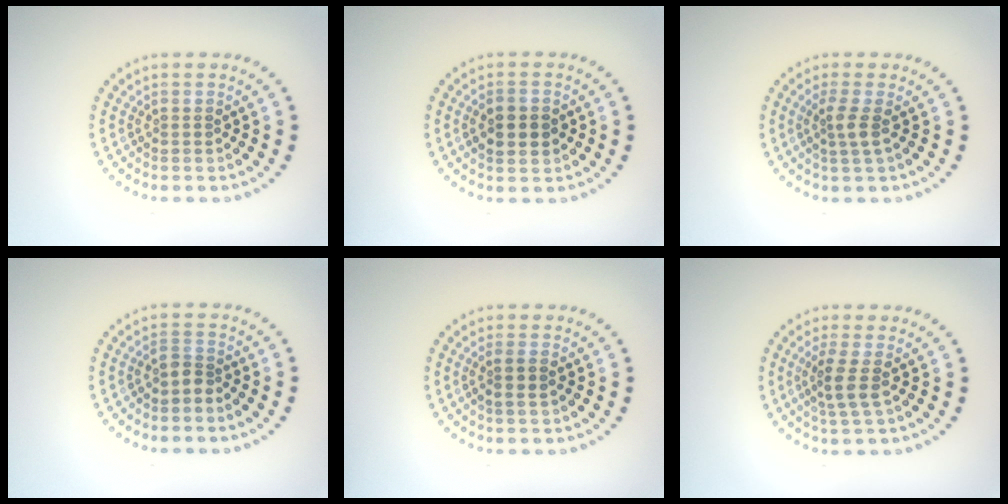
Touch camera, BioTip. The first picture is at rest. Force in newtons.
{"total": 3.2, "press": 3.2, "slide": 0.1}
{"total": 1.9, "press": 1.4, "slide": 1.3}
{"total": 1.7, "press": 1.3, "slide": 1.1}
{"total": 1.5, "press": 1.3, "slide": 0.6}
{"total": 2.5, "press": 1.9, "slide": 1.6}